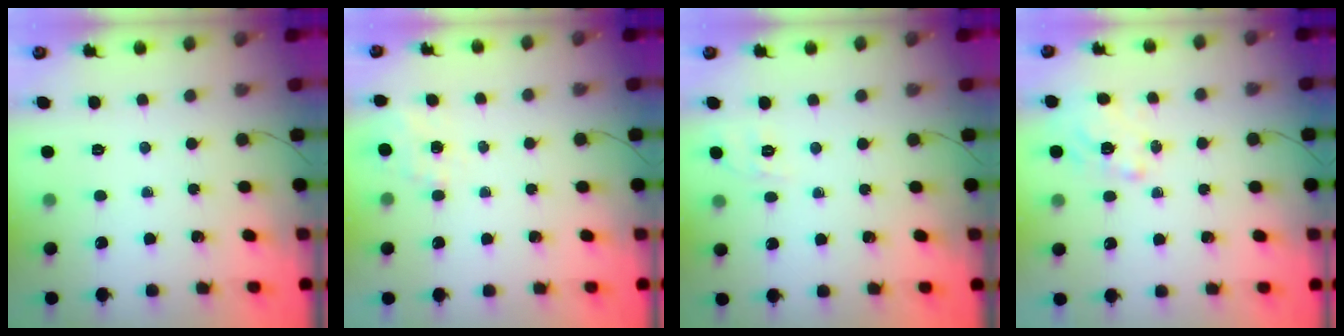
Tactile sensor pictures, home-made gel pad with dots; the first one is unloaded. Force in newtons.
{"total": 5.1, "press": 4.8, "slide": 1.5}
{"total": 1.6, "press": 0.0, "slide": 1.6}
{"total": 1.4, "press": 1.2, "slide": 0.8}